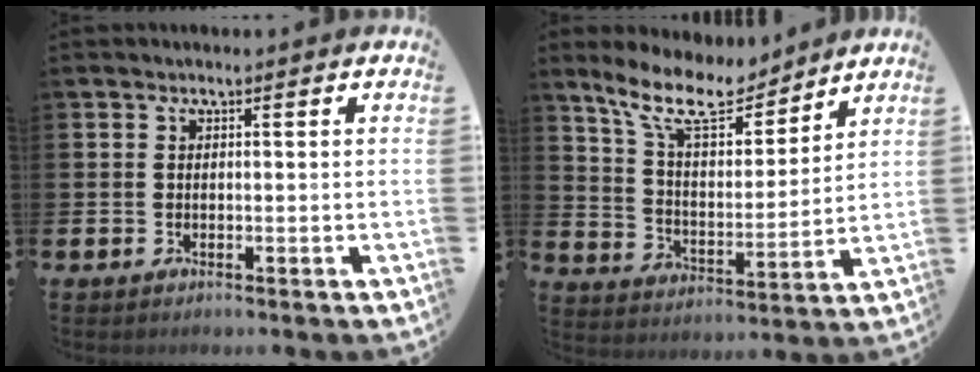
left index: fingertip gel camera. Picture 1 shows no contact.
{"total": 11.4, "force": [9.9, 3.4, 4.6], "torque": [-0.118, -0.054, 0.178]}